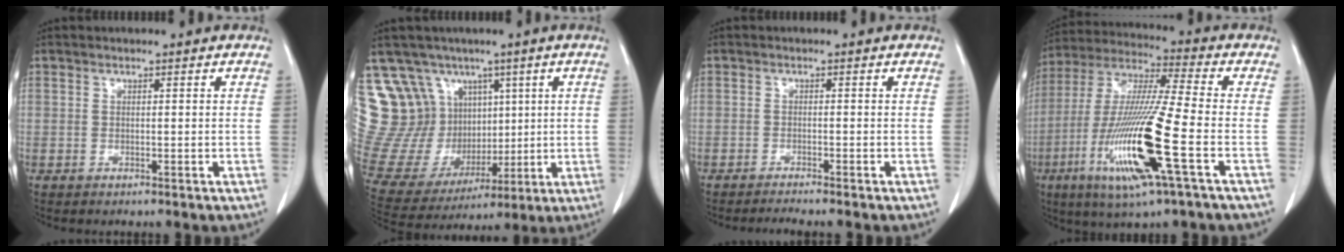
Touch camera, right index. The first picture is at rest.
{"total": 21.5, "force": [9.5, 17.2, 8.6], "torque": [-0.213, 0.068, 0.211]}
{"total": 3.3, "force": [-2.9, -0.6, 1.4], "torque": [-0.014, -0.003, -0.044]}
{"total": 18.4, "force": [-6.0, 0.5, 17.4], "torque": [-0.370, -0.024, -0.115]}